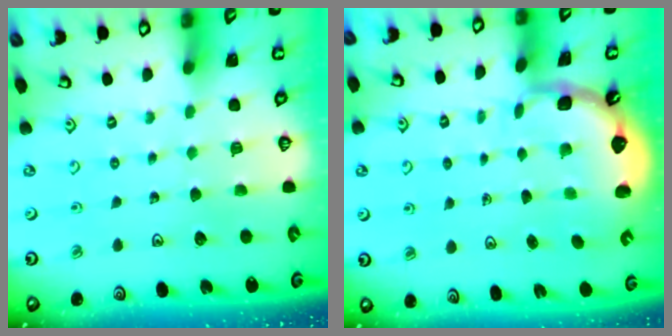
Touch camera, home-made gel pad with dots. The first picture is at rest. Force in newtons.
{"total": 2.5, "press": 1.7, "slide": 1.8}